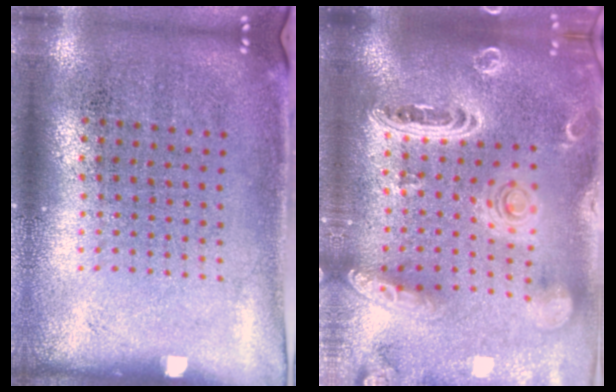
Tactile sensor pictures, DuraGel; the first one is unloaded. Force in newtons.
{"total": 3.7, "press": 2.9, "slide": 2.2}